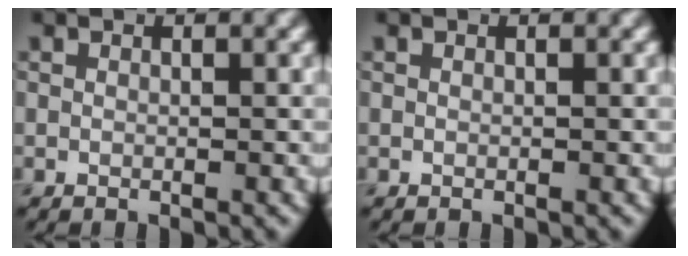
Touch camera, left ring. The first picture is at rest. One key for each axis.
{"total": 0.0}